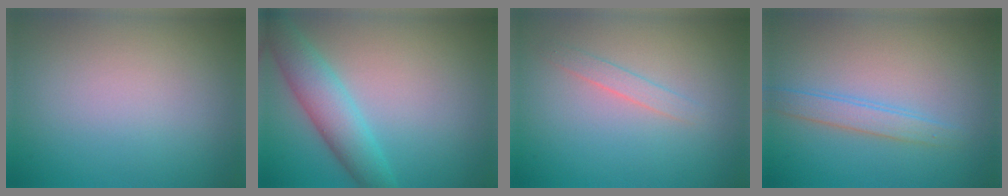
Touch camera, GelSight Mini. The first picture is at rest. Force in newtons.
{"total": 4.4, "press": 4.4, "slide": 0.2}
{"total": 1.2, "press": 1.2, "slide": 0.1}
{"total": 2.0, "press": 2.0, "slide": 0.1}